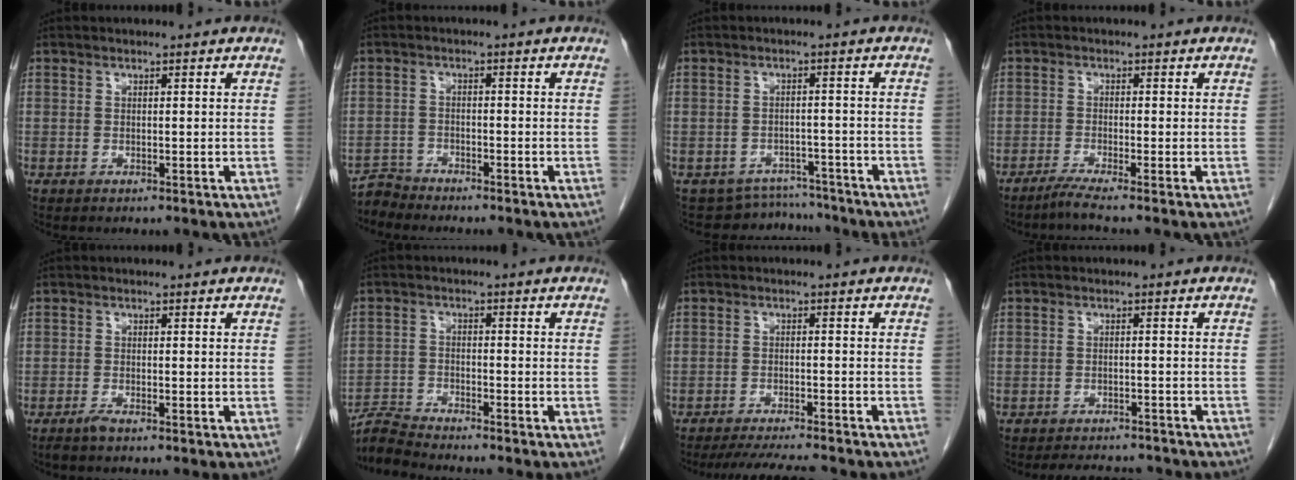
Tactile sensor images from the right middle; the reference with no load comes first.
{"total": 2.7, "force": [-2.6, -0.1, -0.9], "torque": [0.021, -0.013, -0.050]}
{"total": 5.6, "force": [-5.2, 1.2, -1.7], "torque": [0.024, 0.019, -0.070]}
{"total": 1.2, "force": [-1.0, -0.4, 0.5], "torque": [-0.013, 0.000, -0.022]}
{"total": 1.3, "force": [-1.1, 0.0, 0.7], "torque": [-0.020, -0.003, -0.021]}
{"total": 5.2, "force": [-5.1, -1.0, 0.0], "torque": [-0.005, -0.009, -0.095]}
{"total": 8.8, "force": [-8.0, 0.0, 3.5], "torque": [-0.054, -0.017, -0.121]}
{"total": 7.2, "force": [-6.8, 1.7, 1.7], "torque": [-0.026, 0.000, -0.085]}